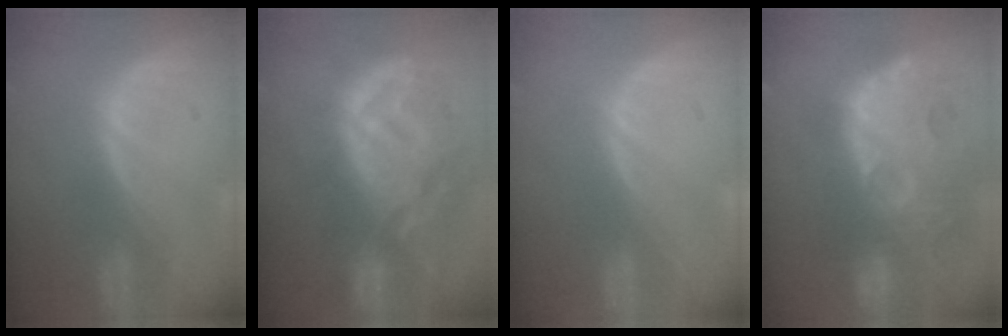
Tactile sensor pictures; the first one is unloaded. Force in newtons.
{"total": 12.6, "press": 11.2, "slide": 5.8}
{"total": 0.0}
{"total": 14.2, "press": 12.5, "slide": 6.8}